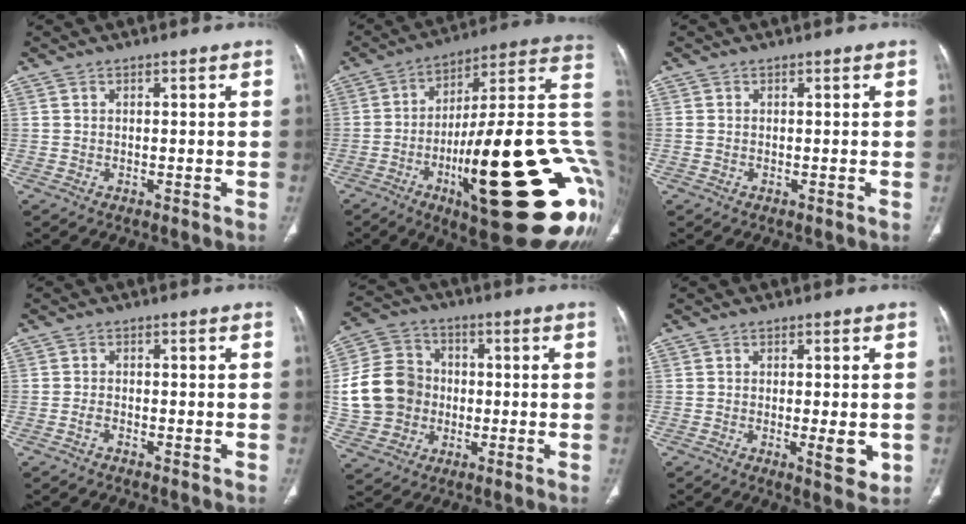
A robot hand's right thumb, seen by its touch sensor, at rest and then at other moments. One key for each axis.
{"total": 36.3, "fx": -5.4, "fy": 8.3, "fz": 34.9, "tx": -0.410, "ty": 0.016, "tz": -0.082}
{"total": 0.5, "fx": -0.1, "fy": 0.4, "fz": 0.4, "tx": -0.013, "ty": -0.002, "tz": 0.001}
{"total": 1.3, "fx": -0.9, "fy": 0.6, "fz": 0.7, "tx": -0.016, "ty": 0.006, "tz": -0.018}
{"total": 14.9, "fx": -0.7, "fy": 13.3, "fz": 6.8, "tx": -0.120, "ty": 0.025, "tz": -0.009}
{"total": 5.6, "fx": -1.2, "fy": 1.8, "fz": 5.1, "tx": -0.066, "ty": -0.009, "tz": -0.014}